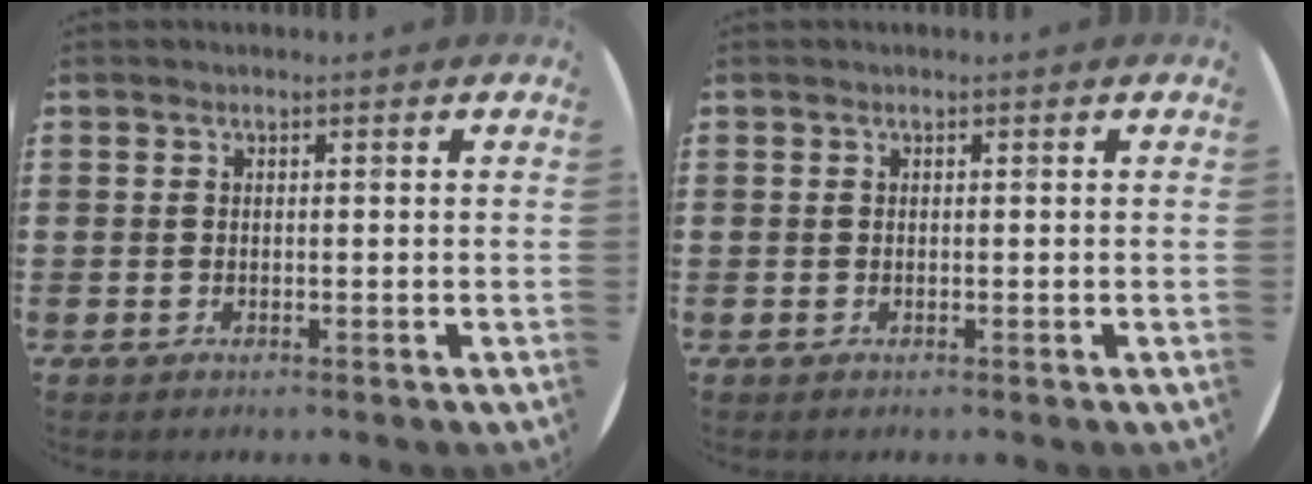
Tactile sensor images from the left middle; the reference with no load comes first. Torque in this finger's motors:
{"motor_torque": [-0.07, -0.07, 0.00, 0.00]}